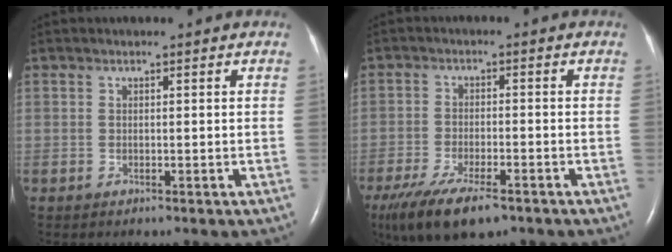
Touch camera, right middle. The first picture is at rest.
{"total": 12.0, "force": [-8.2, 3.6, 7.9], "torque": [-0.157, -0.026, -0.135]}